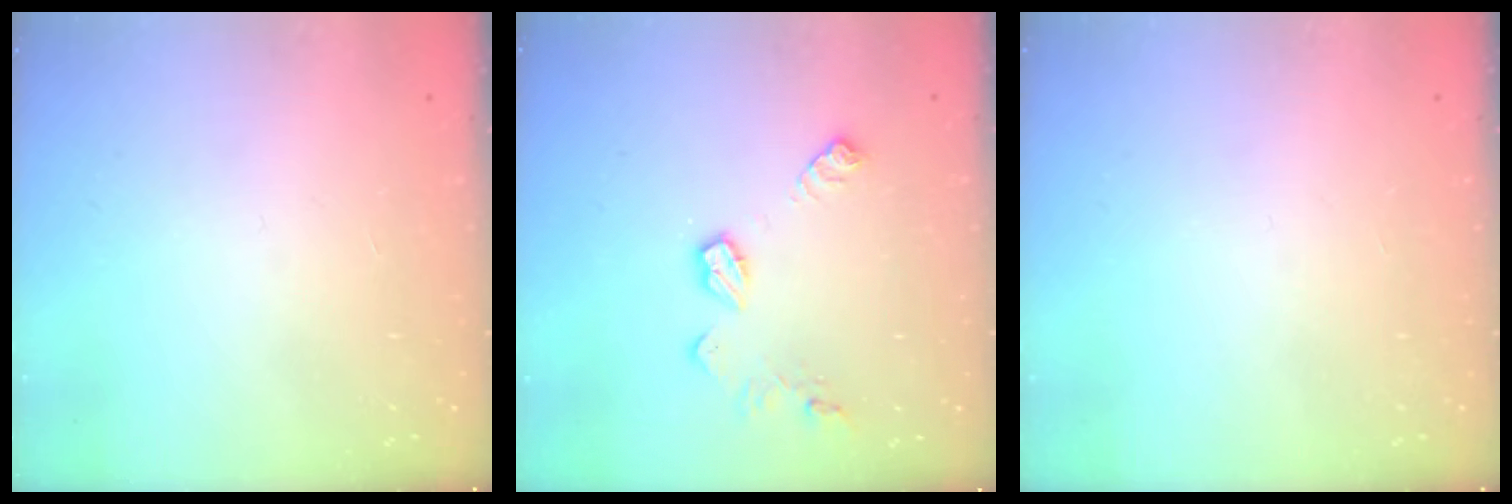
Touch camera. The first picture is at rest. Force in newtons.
{"total": 9.1, "press": 9.1, "slide": 0.3}
{"total": 0.0}